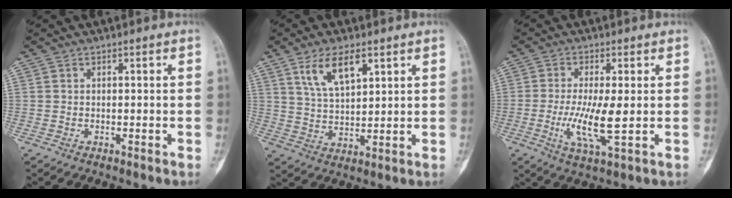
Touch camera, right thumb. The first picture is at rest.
{"total": 8.7, "force": [4.7, 3.7, 6.3], "torque": [-0.107, -0.022, 0.094]}
{"total": 8.7, "force": [-1.0, 1.9, 8.4], "torque": [-0.173, -0.017, -0.016]}